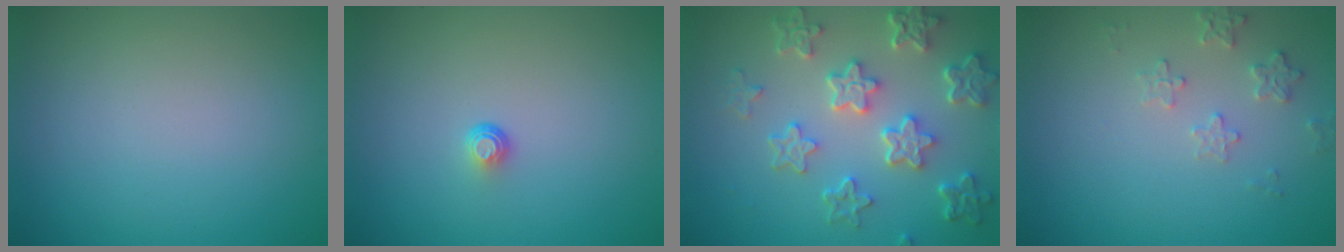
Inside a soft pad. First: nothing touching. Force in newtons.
{"total": 0.9, "press": 0.5, "slide": 0.7}
{"total": 6.1, "press": 4.7, "slide": 4.0}
{"total": 1.9, "press": 1.8, "slide": 0.2}